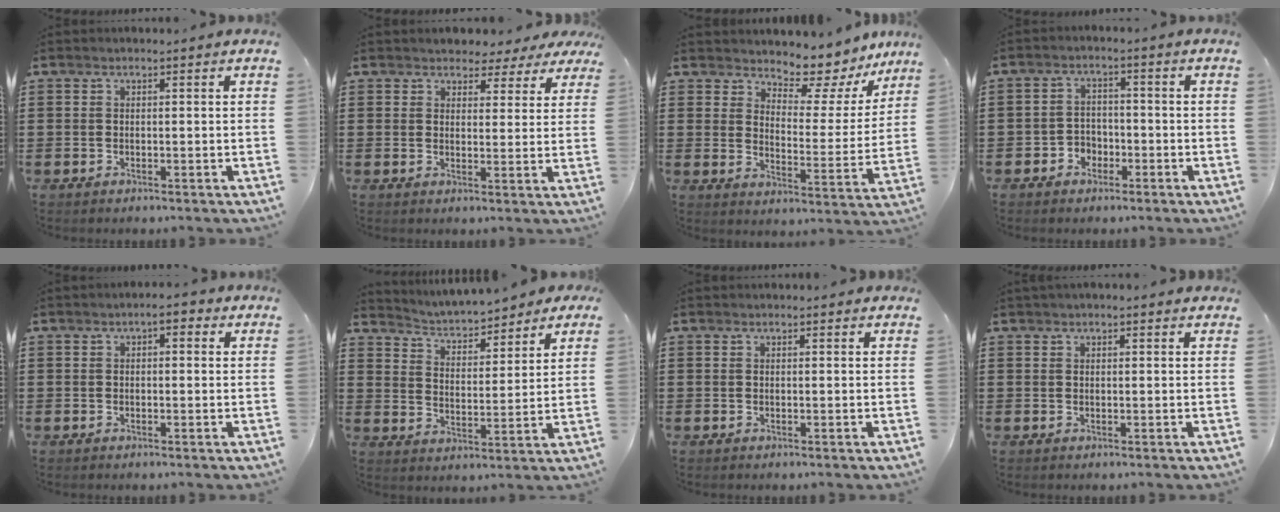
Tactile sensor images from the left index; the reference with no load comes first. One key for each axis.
{"total": 3.1, "fx": 2.7, "fy": 1.5, "fz": 0.2, "tx": -0.012, "ty": -0.006, "tz": 0.046}
{"total": 6.3, "fx": 6.1, "fy": 1.0, "fz": 1.4, "tx": -0.036, "ty": -0.054, "tz": 0.099}
{"total": 2.9, "fx": -2.0, "fy": 2.1, "fz": 0.4, "tx": -0.017, "ty": 0.006, "tz": -0.045}
{"total": 2.4, "fx": 1.0, "fy": 1.0, "fz": 2.0, "tx": -0.033, "ty": 0.007, "tz": 0.012}
{"total": 4.2, "fx": 4.1, "fy": 0.6, "fz": 0.4, "tx": -0.033, "ty": -0.029, "tz": 0.065}
{"total": 0.7, "fx": 0.7, "fy": 0.1, "fz": 0.1, "tx": 0.004, "ty": -0.003, "tz": 0.011}
{"total": 1.2, "fx": 1.1, "fy": 0.3, "fz": 0.4, "tx": -0.009, "ty": 0.004, "tz": 0.020}